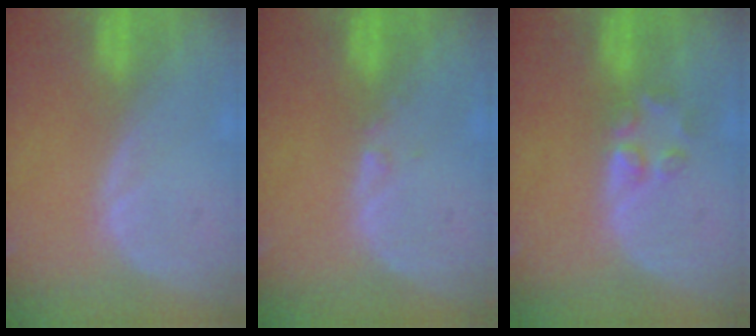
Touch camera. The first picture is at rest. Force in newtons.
{"total": 0.6, "press": 0.6, "slide": 0.2}
{"total": 2.9, "press": 2.9, "slide": 0.3}